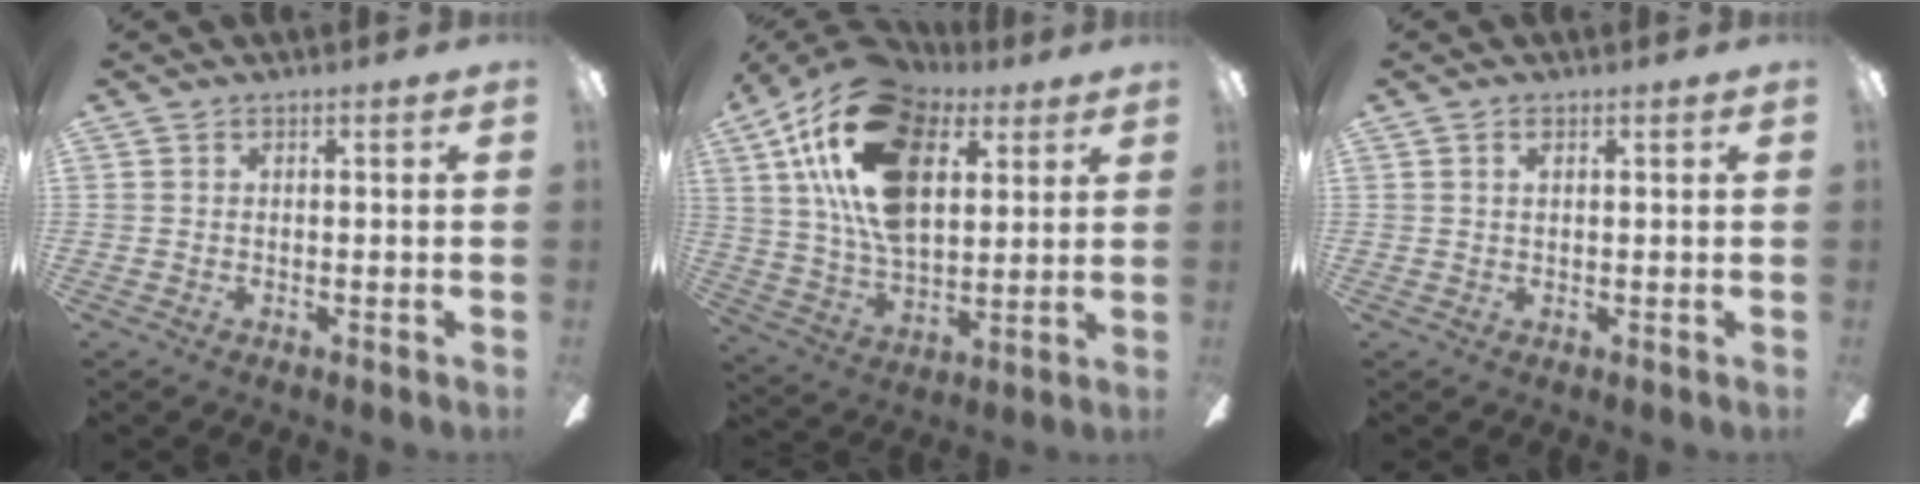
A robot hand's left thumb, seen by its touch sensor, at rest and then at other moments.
{"total": 24.8, "force": [11.1, 14.0, 17.2], "torque": [-0.339, -0.026, 0.190]}
{"total": 1.4, "force": [0.6, 0.7, 1.1], "torque": [-0.025, 0.003, 0.010]}